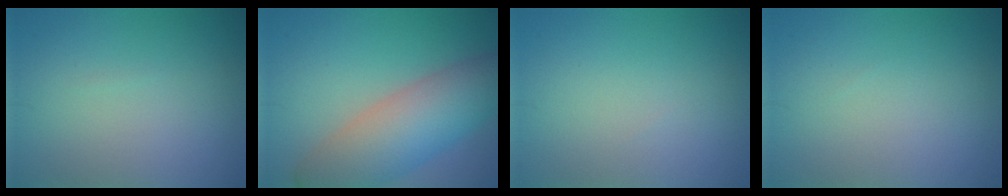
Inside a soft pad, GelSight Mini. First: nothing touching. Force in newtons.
{"total": 8.3, "press": 8.3, "slide": 0.2}
{"total": 0.0}
{"total": 0.0}